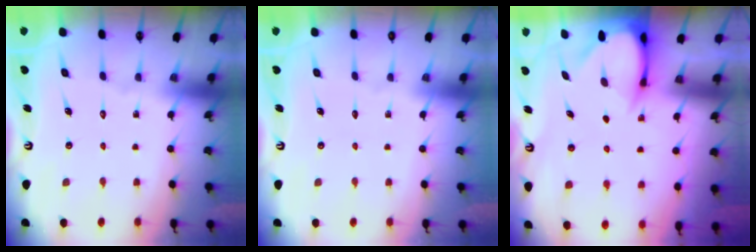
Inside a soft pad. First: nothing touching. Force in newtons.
{"total": 0.0}
{"total": 3.5, "press": 3.5, "slide": 0.3}